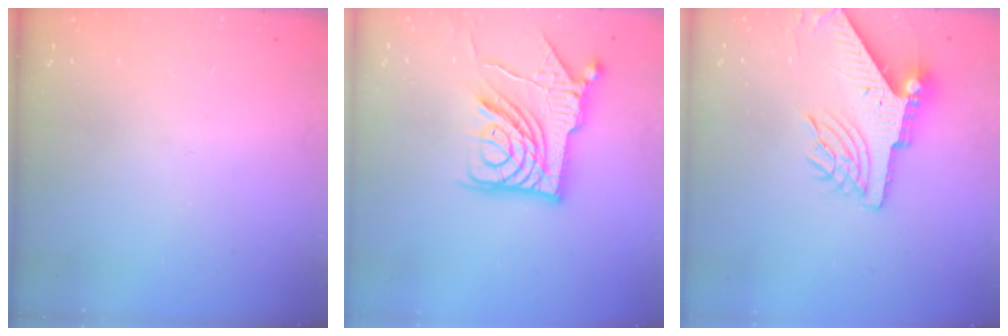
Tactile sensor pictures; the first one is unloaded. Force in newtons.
{"total": 14.3, "press": 14.2, "slide": 1.7}
{"total": 9.5, "press": 9.4, "slide": 1.3}